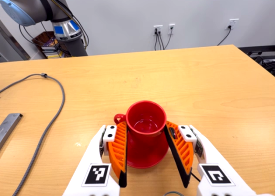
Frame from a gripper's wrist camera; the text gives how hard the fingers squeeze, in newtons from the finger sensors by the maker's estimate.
{"total": 2.7, "left": 2.1, "right": 3.2}